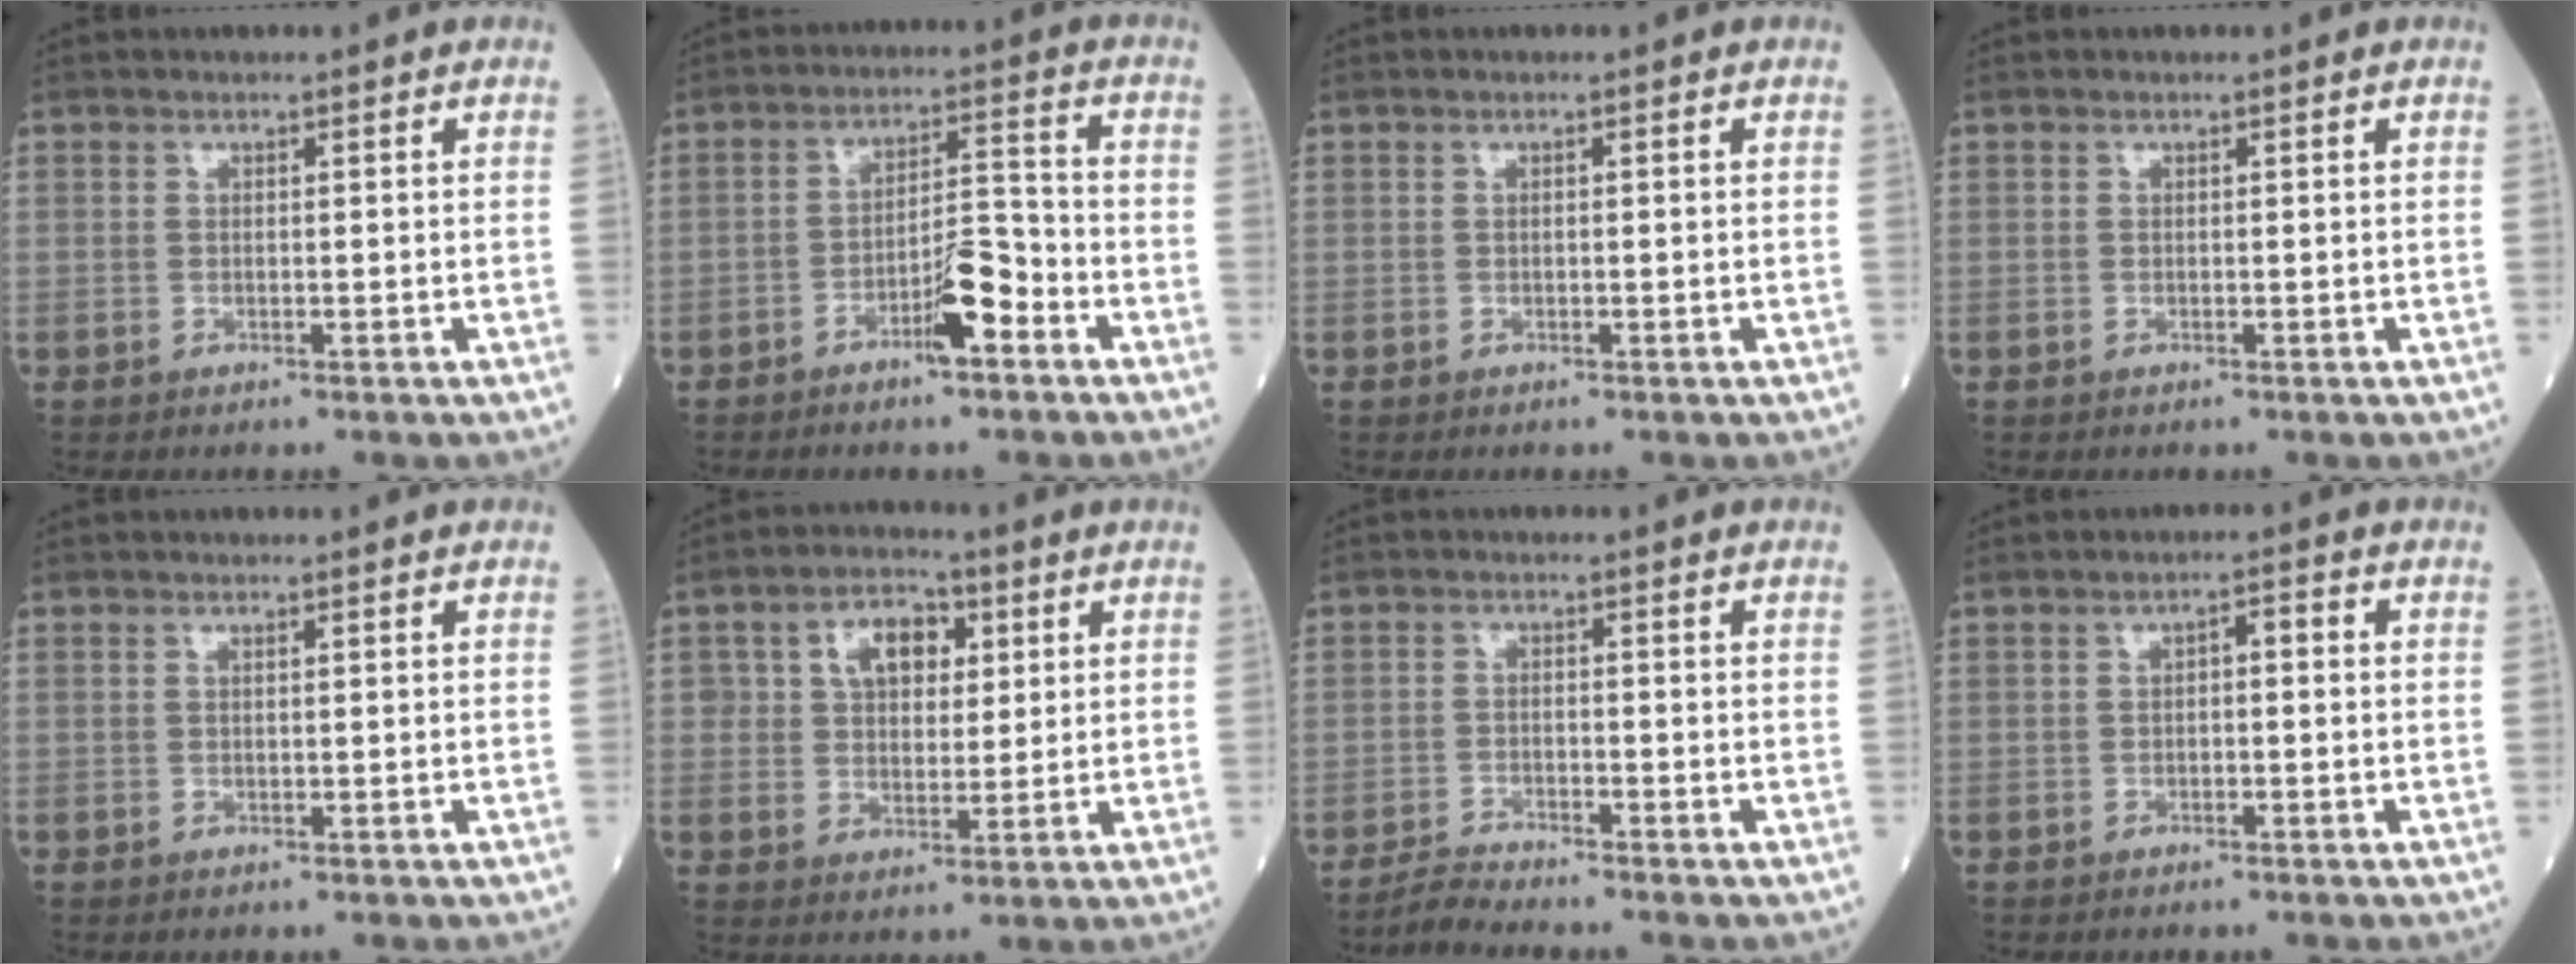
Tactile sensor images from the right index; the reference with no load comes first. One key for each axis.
{"total": 6.5, "fx": -3.6, "fy": 1.2, "fz": 5.3, "tx": -0.092, "ty": 0.013, "tz": -0.060}
{"total": 0.0}
{"total": 0.0}
{"total": 0.0}
{"total": 7.5, "fx": 2.5, "fy": 4.9, "fz": 5.1, "tx": -0.084, "ty": 0.022, "tz": 0.044}
{"total": 3.0, "fx": -2.8, "fy": -0.9, "fz": 0.2, "tx": -0.011, "ty": -0.018, "tz": -0.057}
{"total": 2.1, "fx": 0.1, "fy": 0.7, "fz": 2.0, "tx": -0.028, "ty": 0.013, "tz": 0.000}